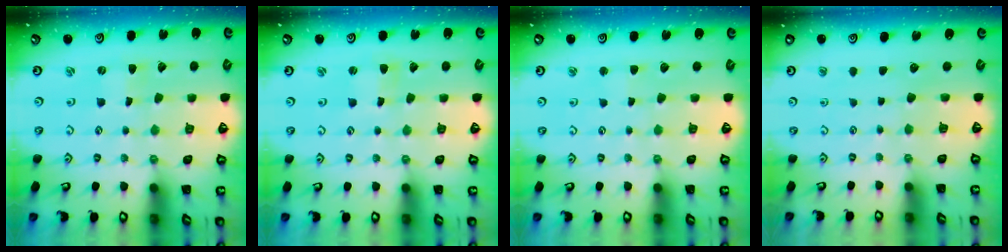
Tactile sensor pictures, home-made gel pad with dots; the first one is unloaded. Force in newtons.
{"total": 1.3, "press": 1.2, "slide": 0.3}
{"total": 2.2, "press": 2.2, "slide": 0.3}
{"total": 0.0}